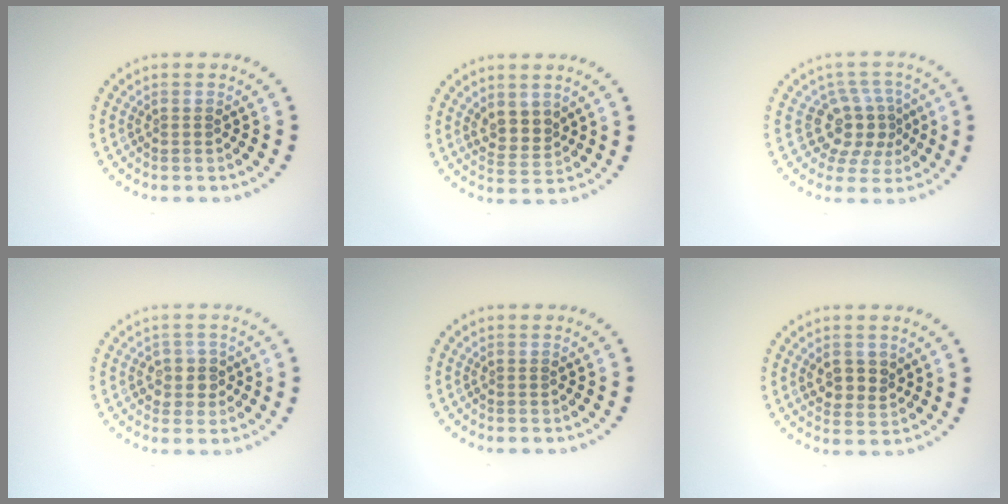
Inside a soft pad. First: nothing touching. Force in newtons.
{"total": 2.5, "press": 2.3, "slide": 1.1}
{"total": 3.8, "press": 3.1, "slide": 2.2}
{"total": 2.1, "press": 2.0, "slide": 0.7}
{"total": 0.0}
{"total": 2.6, "press": 2.4, "slide": 1.0}